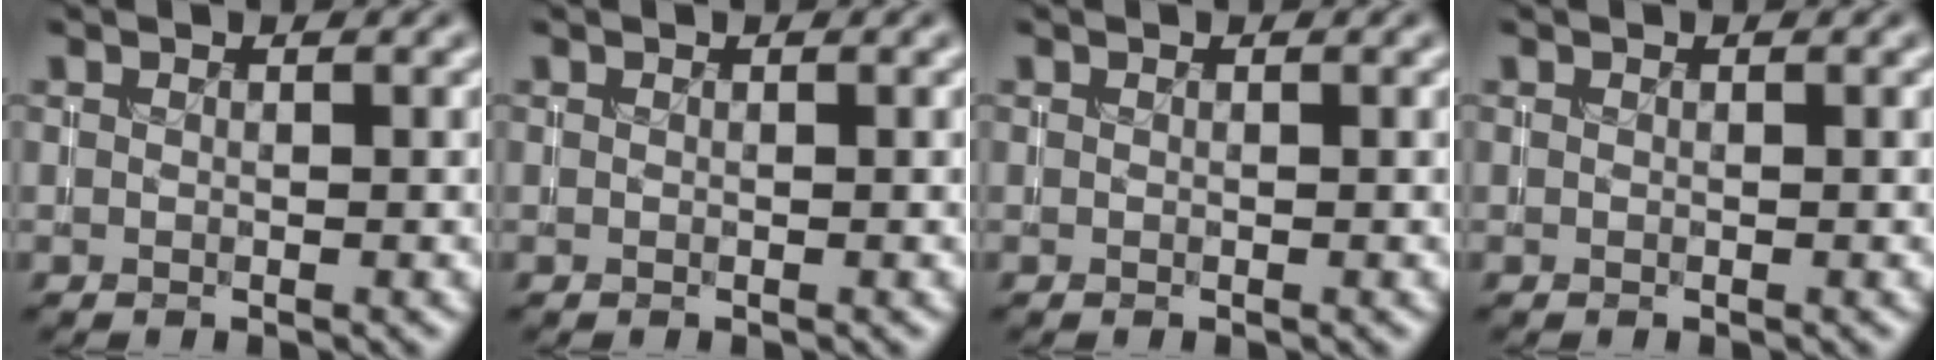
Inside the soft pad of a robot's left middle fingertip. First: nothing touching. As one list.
[{"total": 0.0}, {"total": 0.0}, {"total": 0.0}]